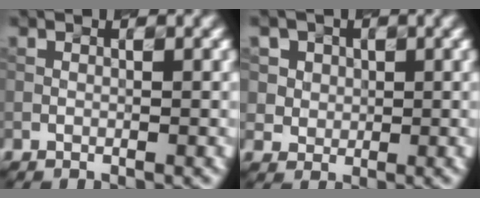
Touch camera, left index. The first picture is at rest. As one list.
[{"total": 5.1, "force": [2.7, 4.1, 1.3], "torque": [-0.037, 0.009, 0.046]}]